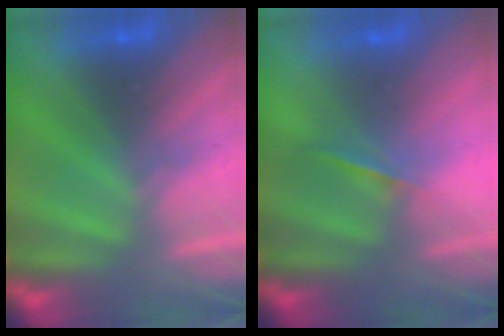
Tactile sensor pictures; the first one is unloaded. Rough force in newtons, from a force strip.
{"total": 1.3}